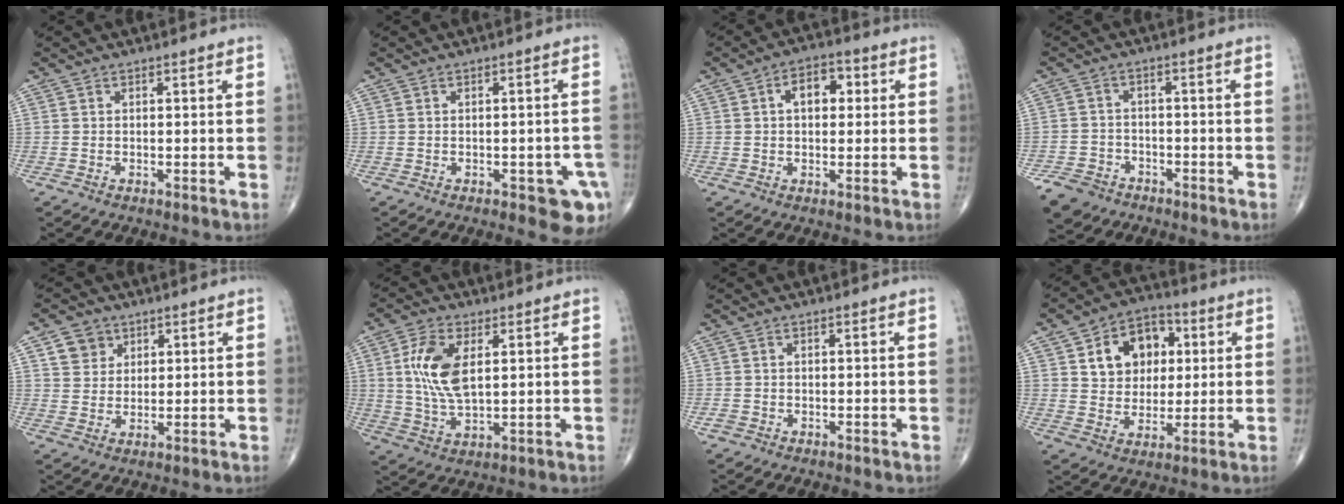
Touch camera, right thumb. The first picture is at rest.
{"total": 6.8, "force": [-2.8, 2.7, 5.6], "torque": [-0.045, 0.006, -0.029]}
{"total": 6.5, "force": [1.3, 4.1, 4.9], "torque": [-0.054, 0.014, 0.012]}
{"total": 7.0, "force": [-4.8, 4.8, 1.5], "torque": [-0.030, 0.016, -0.088]}
{"total": 5.1, "force": [2.5, 4.2, 1.3], "torque": [-0.001, -0.013, 0.045]}
{"total": 10.2, "force": [2.4, 4.9, 8.6], "torque": [-0.177, -0.010, 0.049]}
{"total": 1.0, "force": [-0.6, 0.8, 0.3], "torque": [-0.008, 0.000, -0.012]}
{"total": 12.7, "force": [3.7, 9.7, 7.4], "torque": [-0.071, 0.002, 0.059]}